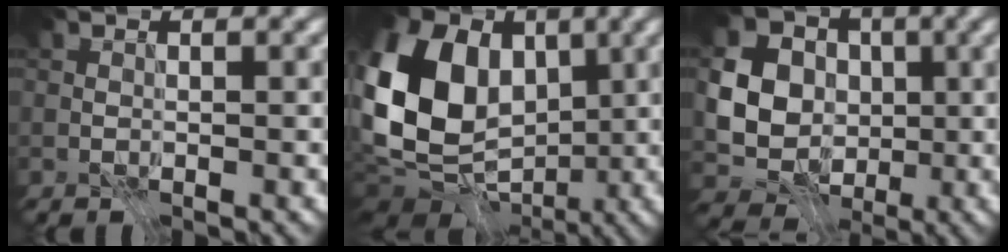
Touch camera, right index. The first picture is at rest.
{"total": 16.0, "force": [0.1, 11.9, 10.8], "torque": [-0.230, 0.017, -0.005]}
{"total": 8.7, "force": [-0.5, 7.5, 4.4], "torque": [-0.074, -0.019, -0.020]}